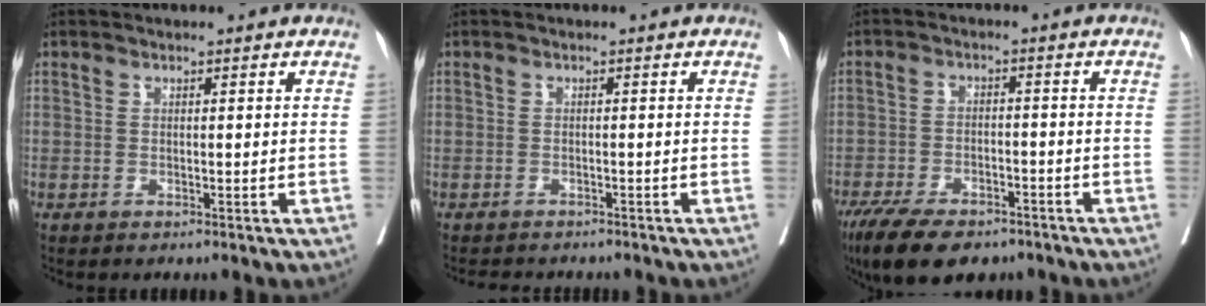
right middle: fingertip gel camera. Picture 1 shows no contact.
{"total": 4.2, "force": [-3.7, 1.6, 1.1], "torque": [-0.012, -0.003, -0.050]}
{"total": 12.3, "force": [-9.1, 5.1, 6.6], "torque": [-0.113, -0.008, -0.142]}